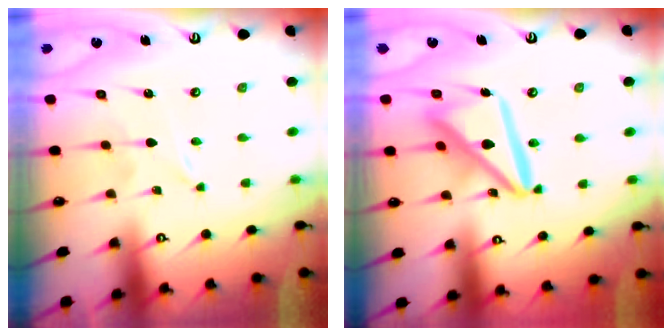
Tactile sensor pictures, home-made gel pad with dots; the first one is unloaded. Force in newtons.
{"total": 14.5, "press": 14.4, "slide": 1.7}